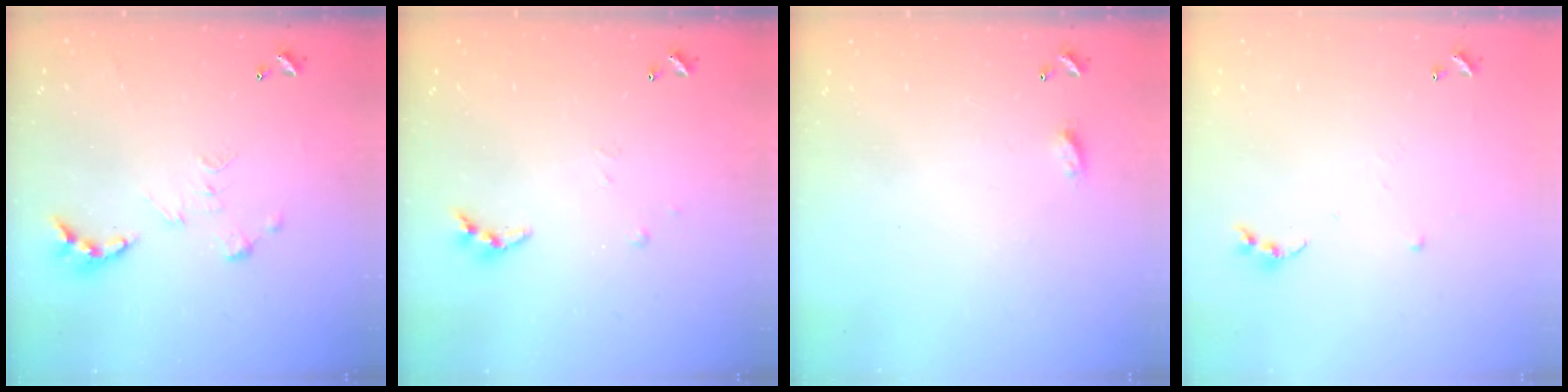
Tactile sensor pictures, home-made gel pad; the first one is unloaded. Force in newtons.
{"total": 4.3, "press": 4.3, "slide": 0.4}
{"total": 3.1, "press": 3.0, "slide": 0.4}
{"total": 4.8, "press": 4.7, "slide": 0.5}